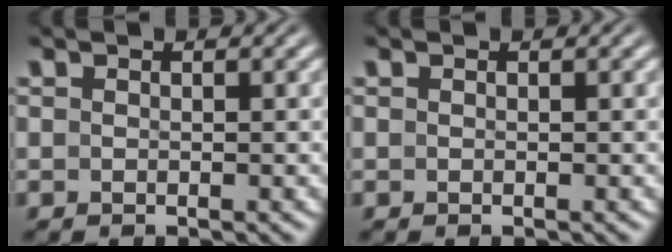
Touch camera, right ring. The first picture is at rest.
{"total": 0.0}